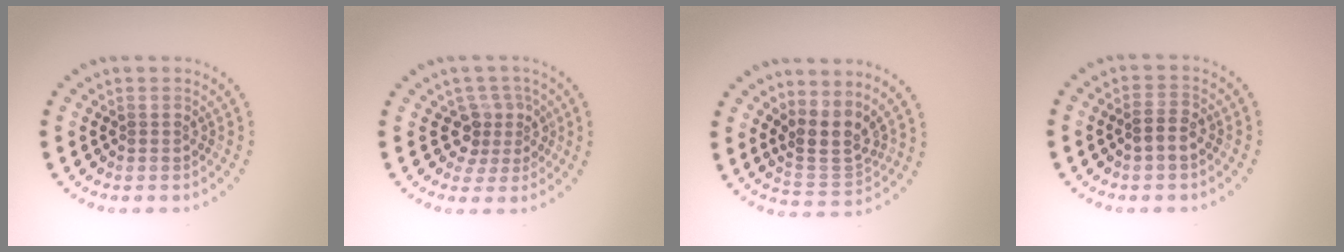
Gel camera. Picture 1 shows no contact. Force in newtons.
{"total": 3.0, "press": 2.1, "slide": 2.1}
{"total": 3.2, "press": 2.4, "slide": 2.1}
{"total": 1.8, "press": 1.7, "slide": 0.6}